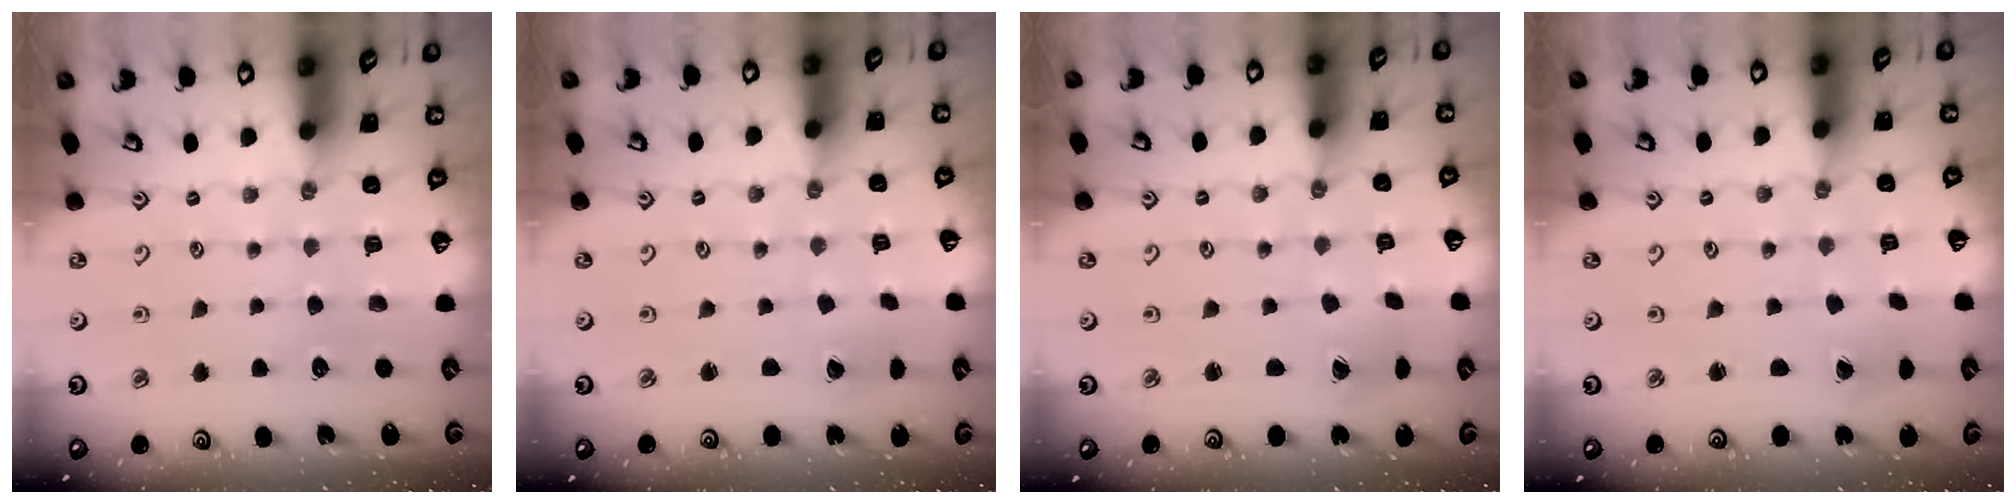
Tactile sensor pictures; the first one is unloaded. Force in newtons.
{"total": 1.6, "press": 1.6, "slide": 0.1}
{"total": 1.2, "press": 1.1, "slide": 0.3}
{"total": 0.6, "press": 0.6, "slide": 0.0}